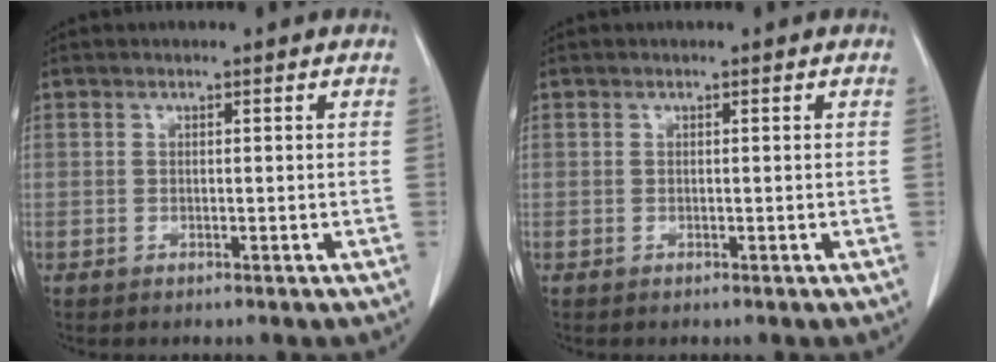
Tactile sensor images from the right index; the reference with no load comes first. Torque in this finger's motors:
{"motor_torque": [-0.01, 0.01, 0.00, 0.00]}